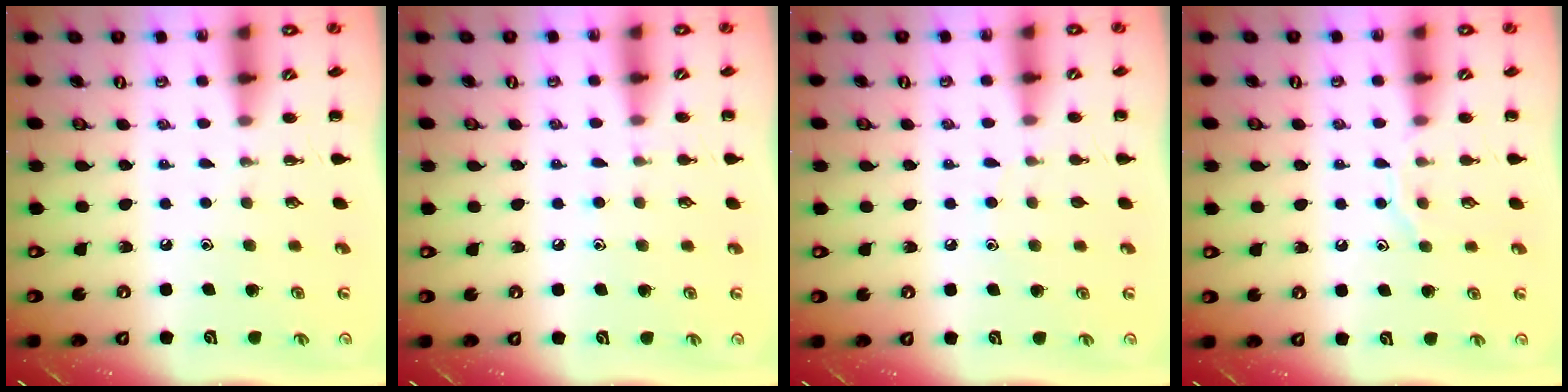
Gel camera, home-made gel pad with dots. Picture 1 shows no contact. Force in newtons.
{"total": 5.9, "press": 5.6, "slide": 1.9}
{"total": 4.9, "press": 4.6, "slide": 1.7}
{"total": 7.5, "press": 7.4, "slide": 0.7}